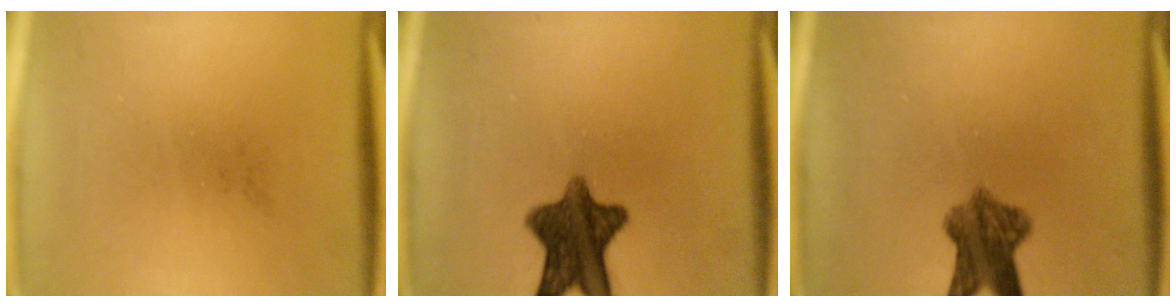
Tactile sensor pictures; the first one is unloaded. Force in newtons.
{"total": 10.4}
{"total": 6.8}